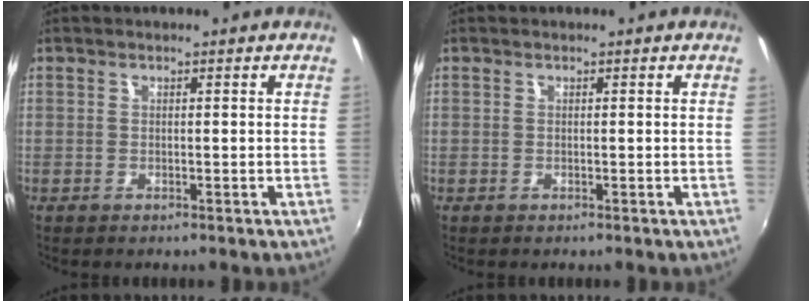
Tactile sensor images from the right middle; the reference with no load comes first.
{"total": 0.0}